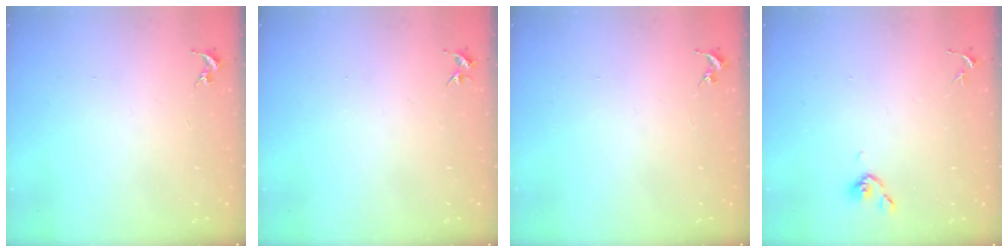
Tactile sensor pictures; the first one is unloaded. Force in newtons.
{"total": 3.3, "press": 3.3, "slide": 0.4}
{"total": 0.0}
{"total": 5.3, "press": 5.2, "slide": 0.8}